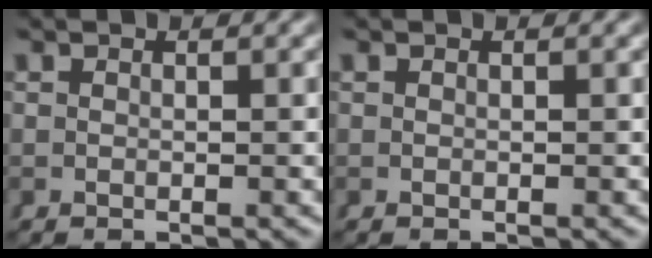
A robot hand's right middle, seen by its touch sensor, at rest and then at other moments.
{"total": 0.0}